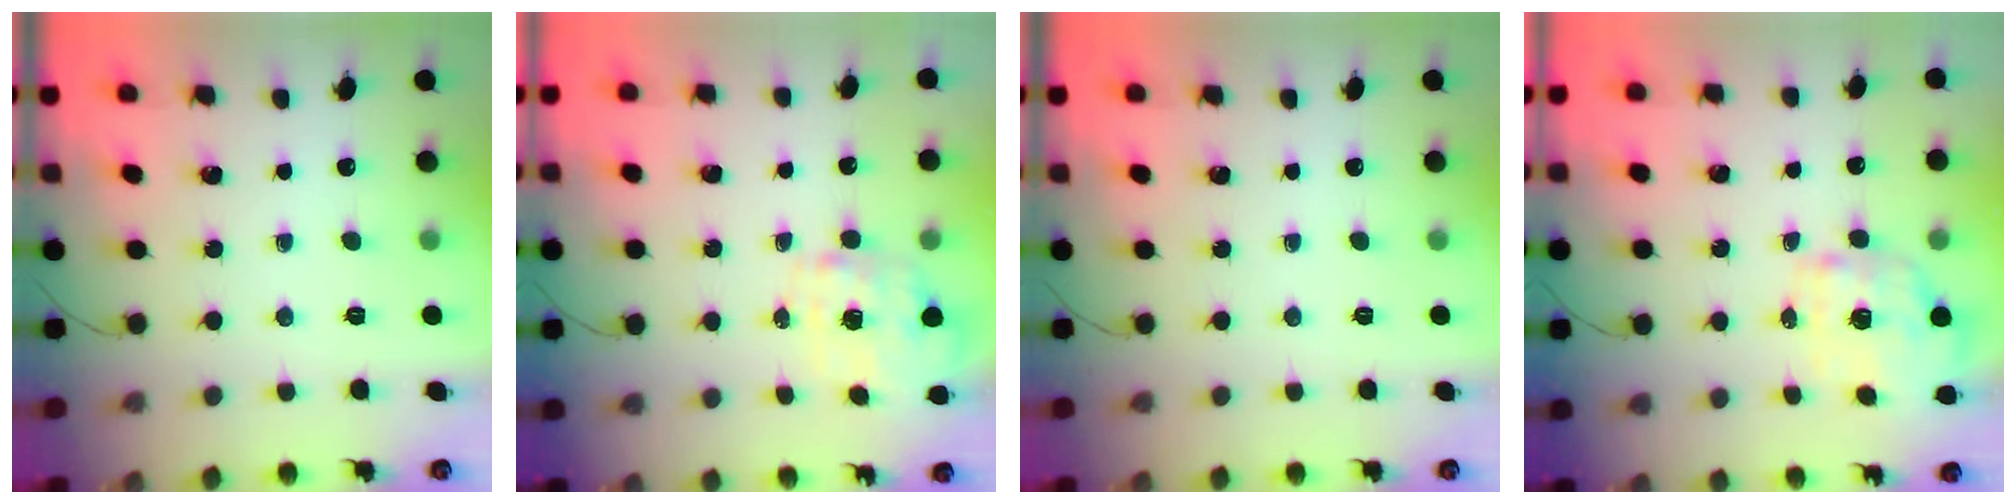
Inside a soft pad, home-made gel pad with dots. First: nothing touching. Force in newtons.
{"total": 1.5, "press": 1.4, "slide": 0.5}
{"total": 0.0}
{"total": 2.0, "press": 1.8, "slide": 1.0}